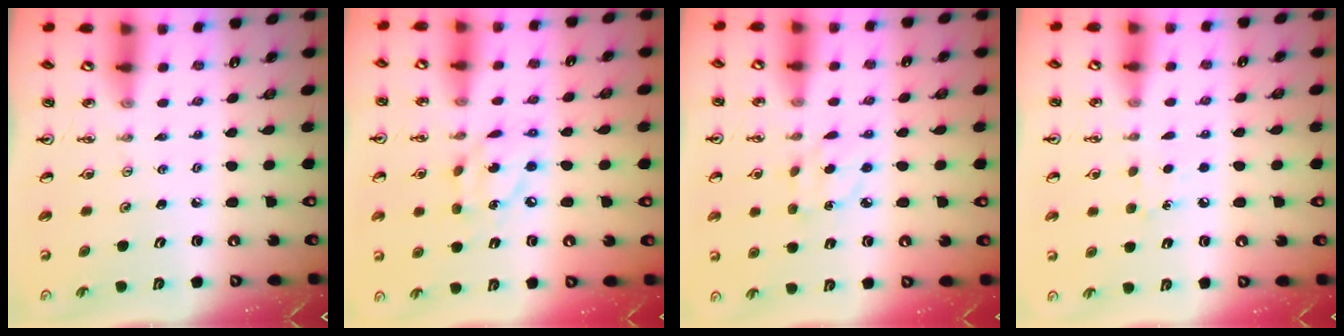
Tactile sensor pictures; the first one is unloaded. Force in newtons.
{"total": 9.8, "press": 9.8, "slide": 0.6}
{"total": 5.8, "press": 5.8, "slide": 0.6}
{"total": 6.2, "press": 6.2, "slide": 0.8}